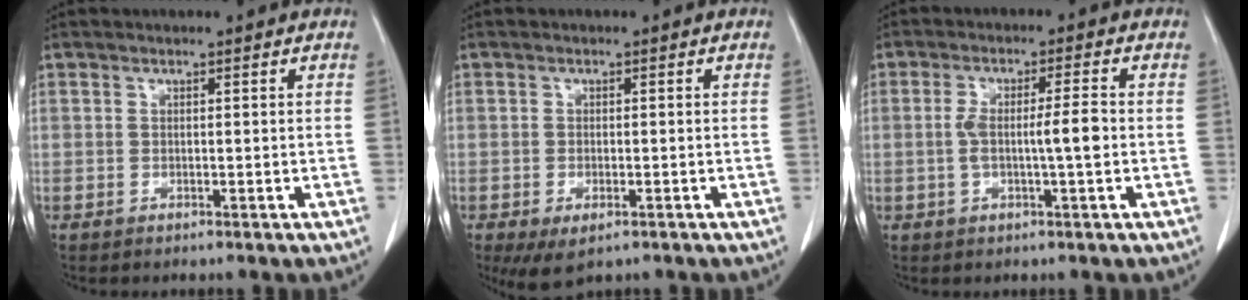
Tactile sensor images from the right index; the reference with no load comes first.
{"total": 4.6, "force": [-2.5, 2.1, 3.2], "torque": [-0.055, -0.010, -0.034]}
{"total": 5.4, "force": [-0.6, 0.4, 5.3], "torque": [-0.103, 0.010, -0.007]}